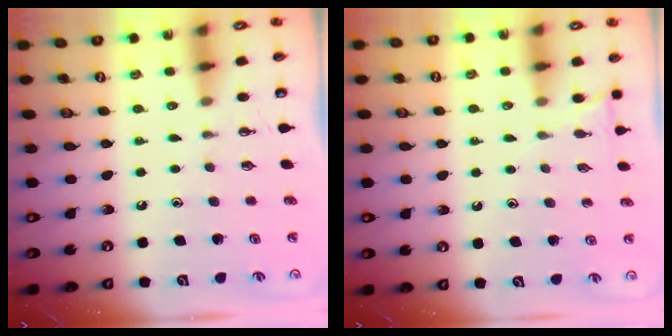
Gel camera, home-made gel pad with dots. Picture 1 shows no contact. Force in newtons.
{"total": 5.1, "press": 5.1, "slide": 0.6}